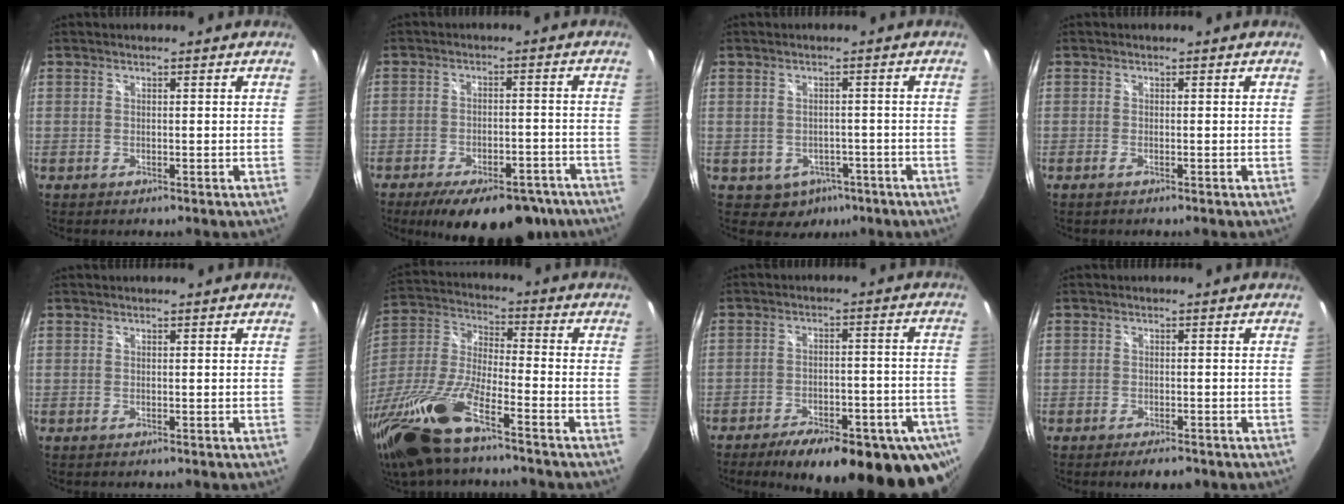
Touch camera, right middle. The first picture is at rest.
{"total": 16.8, "force": [-12.5, 6.9, 8.8], "torque": [-0.154, -0.008, -0.157]}
{"total": 5.7, "force": [-3.0, 4.4, 1.8], "torque": [-0.041, 0.004, -0.025]}
{"total": 0.6, "force": [-0.4, 0.1, 0.5], "torque": [-0.010, -0.001, -0.010]}
{"total": 0.0}
{"total": 20.0, "force": [-13.1, 4.7, 14.4], "torque": [-0.315, -0.035, -0.262]}
{"total": 24.6, "force": [-17.8, 8.0, 14.9], "torque": [-0.219, -0.028, -0.223]}
{"total": 3.5, "force": [-2.7, 1.3, 1.9], "torque": [-0.039, -0.005, -0.039]}